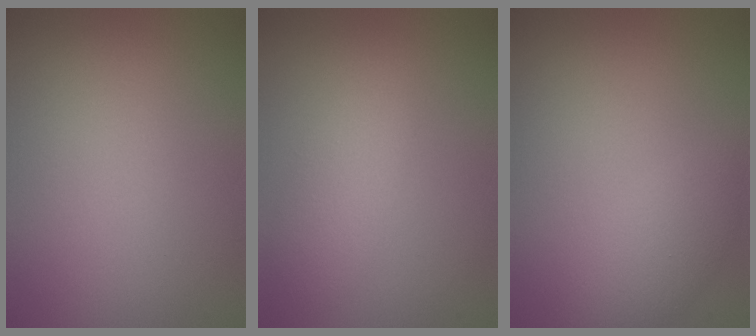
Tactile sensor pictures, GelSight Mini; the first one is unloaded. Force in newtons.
{"total": 2.8, "press": 2.8, "slide": 0.0}
{"total": 2.8, "press": 2.8, "slide": 0.1}